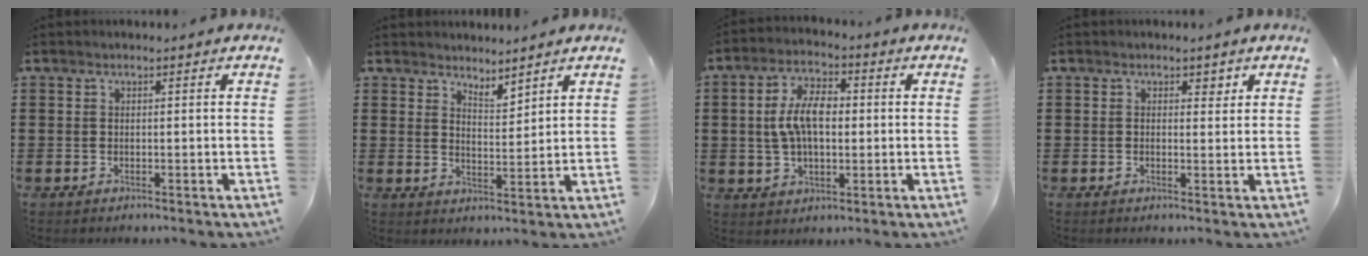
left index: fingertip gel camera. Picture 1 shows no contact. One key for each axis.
{"total": 3.0, "fx": 3.0, "fy": 0.2, "fz": 0.0, "tx": -0.009, "ty": -0.008, "tz": 0.055}
{"total": 8.2, "fx": 0.7, "fy": 4.3, "fz": 6.9, "tx": -0.149, "ty": 0.013, "tz": 0.007}
{"total": 1.4, "fx": 0.5, "fy": 0.9, "fz": 0.9, "tx": -0.013, "ty": 0.004, "tz": 0.003}